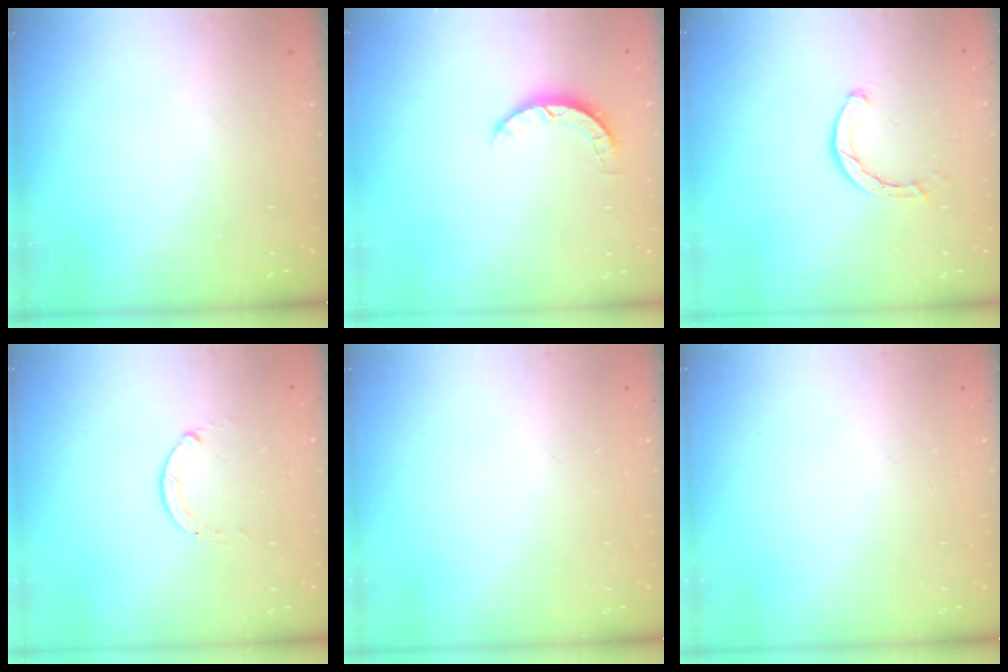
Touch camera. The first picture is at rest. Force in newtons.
{"total": 3.1, "press": 3.0, "slide": 0.4}
{"total": 2.0, "press": 2.0, "slide": 0.2}
{"total": 0.0}
{"total": 0.0}
{"total": 0.0}